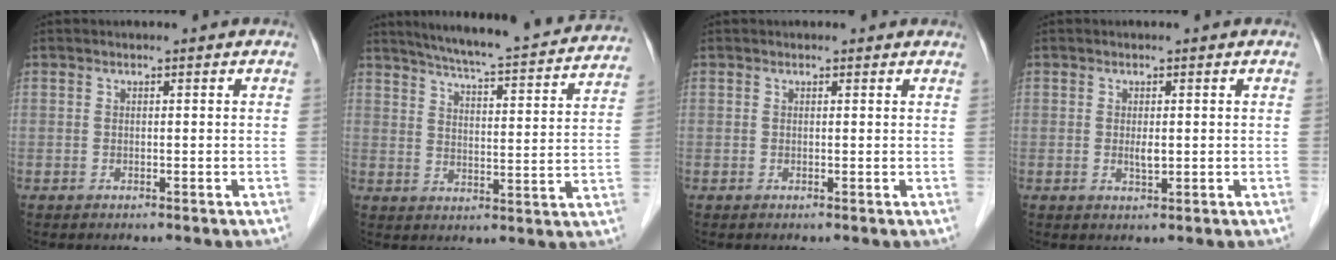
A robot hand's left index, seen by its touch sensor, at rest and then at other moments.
{"total": 22.5, "force": [20.4, 2.0, 9.2], "torque": [-0.138, -0.023, 0.258]}
{"total": 0.8, "force": [0.7, 0.3, 0.1], "torque": [-0.006, 0.000, 0.006]}
{"total": 1.5, "force": [-0.1, 0.4, 1.4], "torque": [-0.028, -0.006, 0.001]}